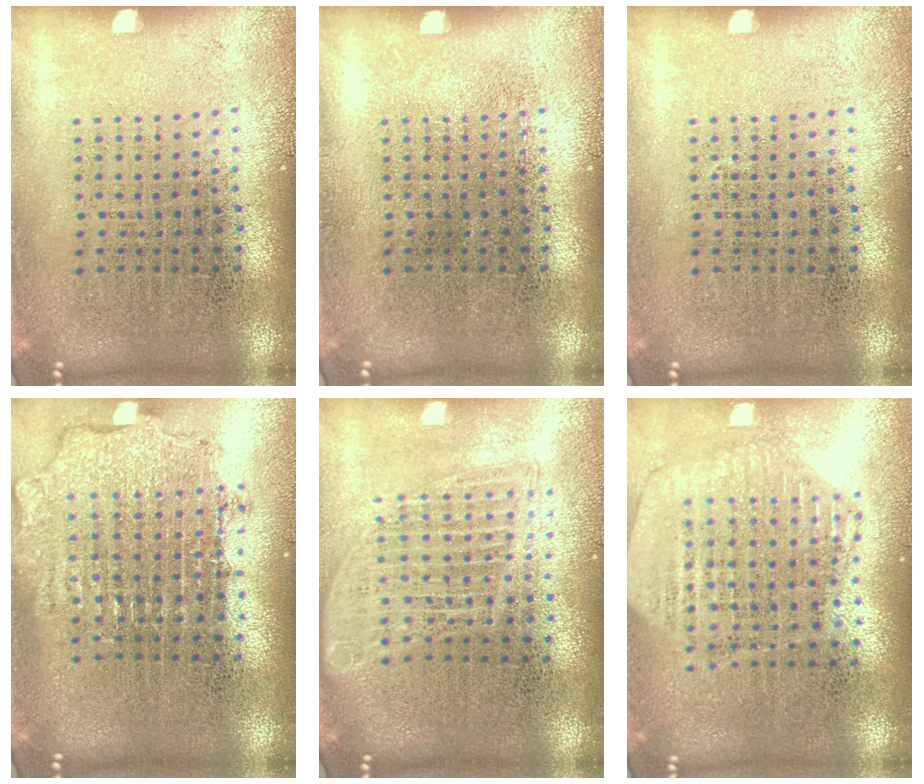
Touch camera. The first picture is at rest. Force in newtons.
{"total": 0.0}
{"total": 0.0}
{"total": 1.9, "press": 1.5, "slide": 1.1}
{"total": 1.6, "press": 1.4, "slide": 0.8}
{"total": 1.2, "press": 1.2, "slide": 0.2}